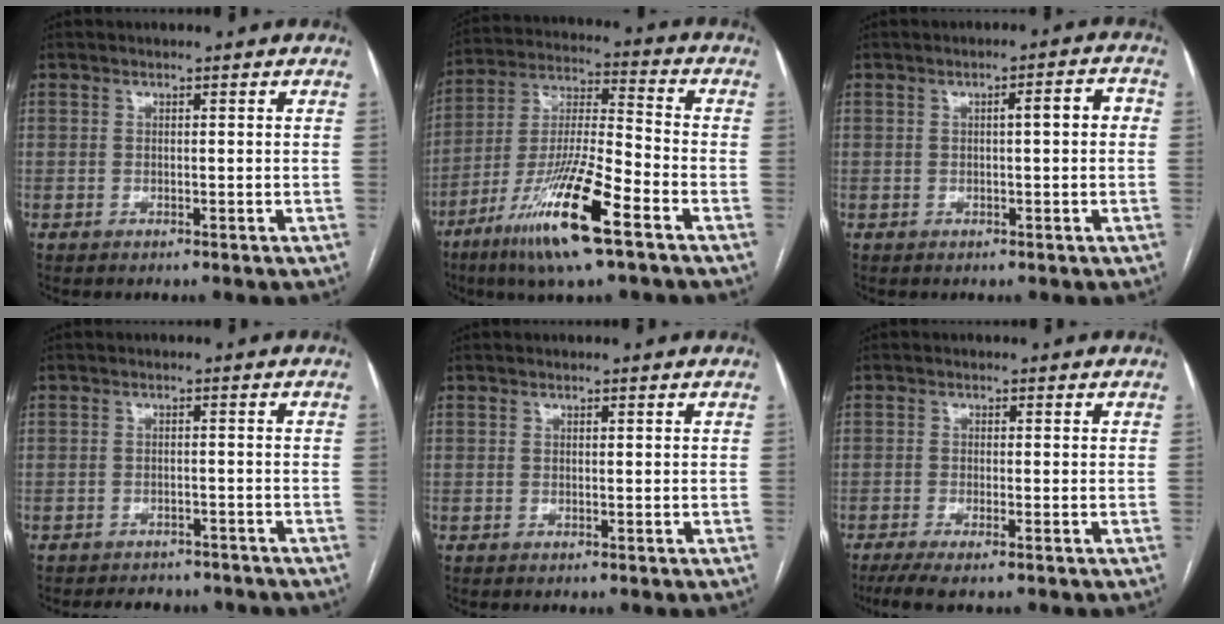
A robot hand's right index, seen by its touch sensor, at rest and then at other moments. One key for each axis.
{"total": 16.3, "fx": -8.7, "fy": 1.1, "fz": 13.8, "tx": -0.276, "ty": -0.033, "tz": -0.161}
{"total": 3.4, "fx": 0.3, "fy": 0.4, "fz": 3.4, "tx": -0.048, "ty": 0.013, "tz": 0.002}
{"total": 7.3, "fx": -6.5, "fy": 2.8, "fz": 1.6, "tx": -0.022, "ty": 0.004, "tz": -0.074}
{"total": 0.0}
{"total": 4.8, "fx": -3.3, "fy": 0.3, "fz": 3.5, "tx": -0.057, "ty": -0.012, "tz": -0.056}